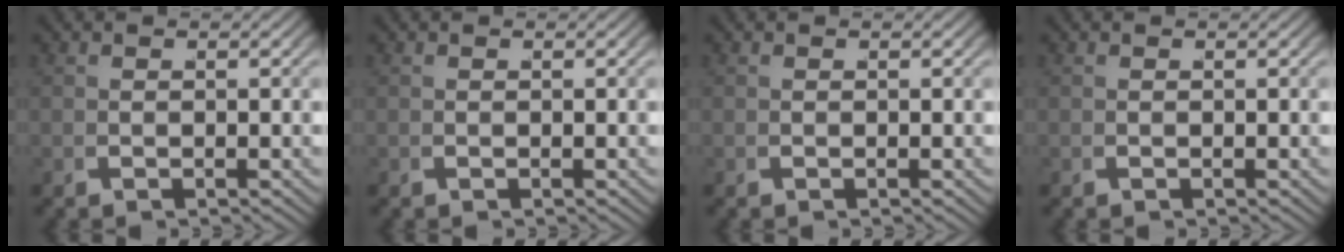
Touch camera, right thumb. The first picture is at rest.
{"total": 0.0}
{"total": 0.0}
{"total": 0.0}